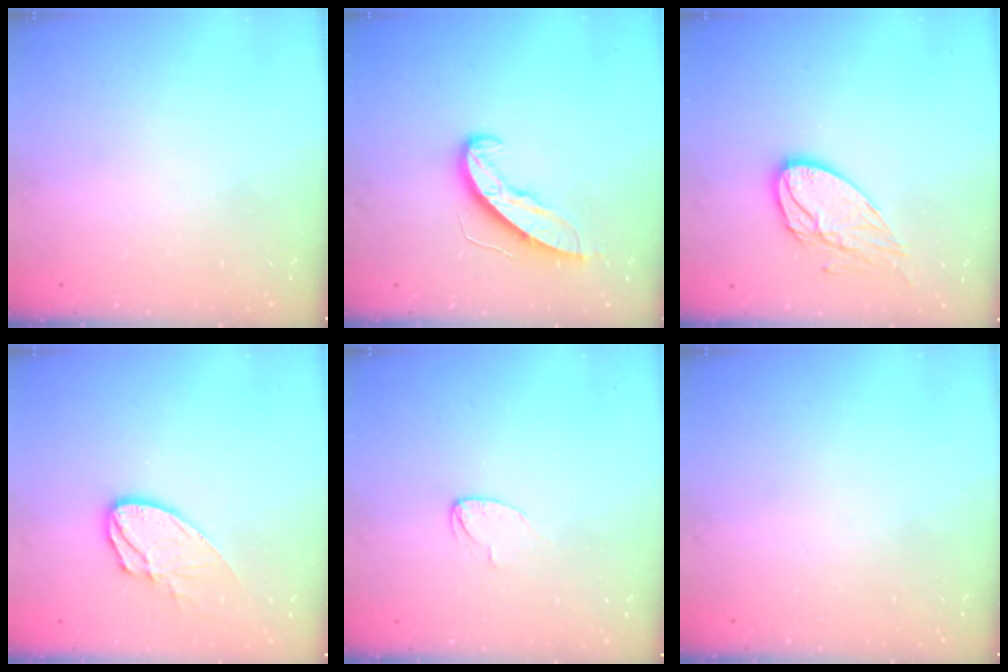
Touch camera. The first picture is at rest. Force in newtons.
{"total": 10.5, "press": 10.5, "slide": 0.5}
{"total": 11.7, "press": 11.7, "slide": 1.0}
{"total": 11.2, "press": 11.2, "slide": 0.9}
{"total": 3.6, "press": 3.6, "slide": 0.2}
{"total": 0.0}